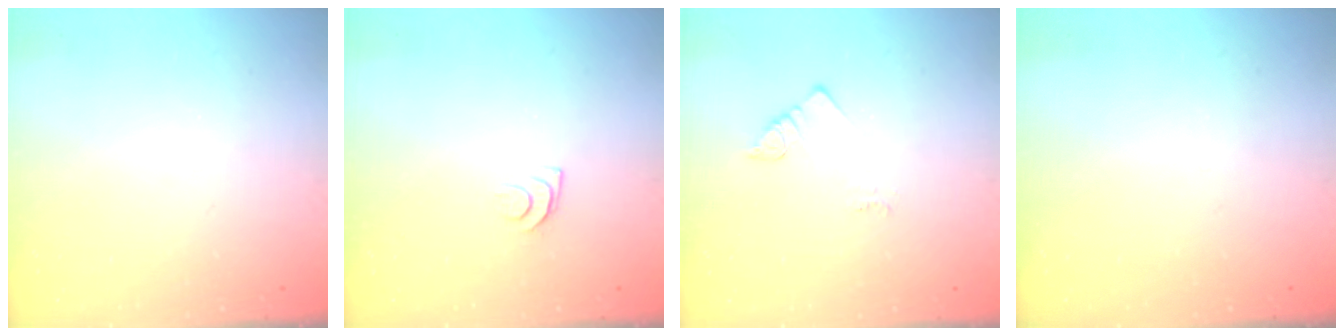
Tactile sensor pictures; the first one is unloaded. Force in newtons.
{"total": 4.2, "press": 4.2, "slide": 0.5}
{"total": 2.3, "press": 2.3, "slide": 0.4}
{"total": 0.0}